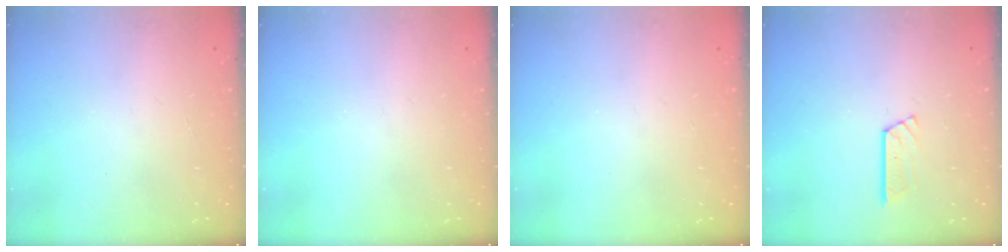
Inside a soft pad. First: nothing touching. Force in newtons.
{"total": 0.0}
{"total": 0.0}
{"total": 6.0, "press": 6.0, "slide": 0.2}